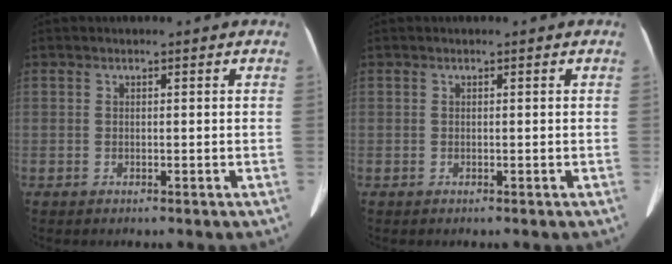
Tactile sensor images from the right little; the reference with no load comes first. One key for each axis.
{"total": 0.0}